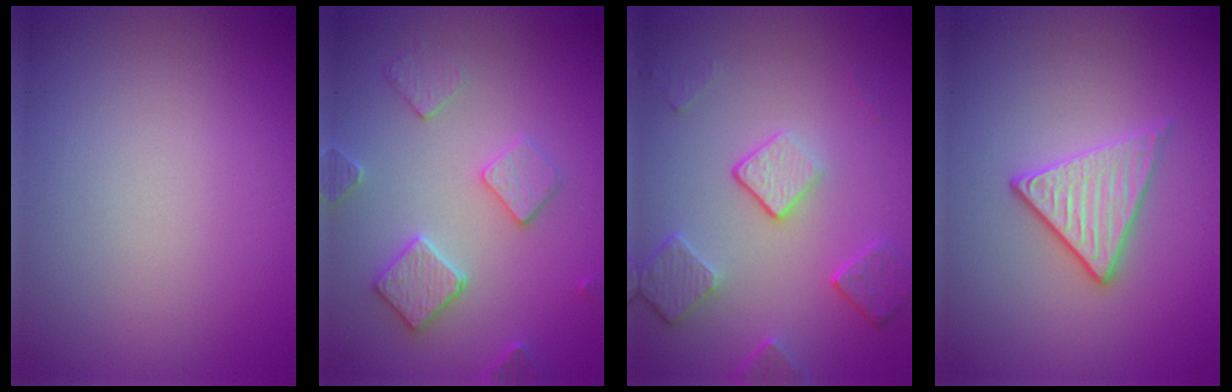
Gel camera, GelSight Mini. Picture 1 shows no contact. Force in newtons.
{"total": 3.2, "press": 3.2, "slide": 0.1}
{"total": 4.1, "press": 3.2, "slide": 2.6}
{"total": 2.8, "press": 2.7, "slide": 0.8}